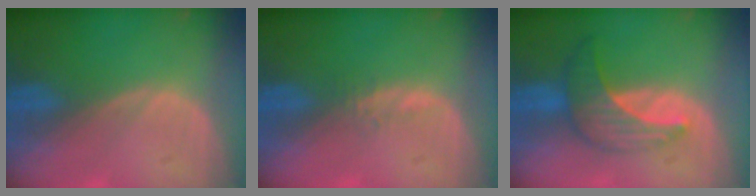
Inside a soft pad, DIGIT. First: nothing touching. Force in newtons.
{"total": 1.1, "press": 1.0, "slide": 0.5}
{"total": 7.2, "press": 6.4, "slide": 3.2}